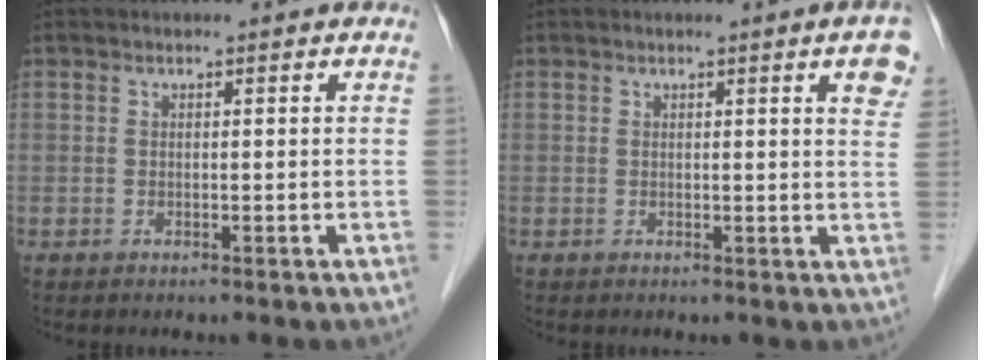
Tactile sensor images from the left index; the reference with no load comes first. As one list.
[{"total": 4.0, "force": [2.2, 0.2, 3.4], "torque": [-0.031, -0.005, 0.018]}]